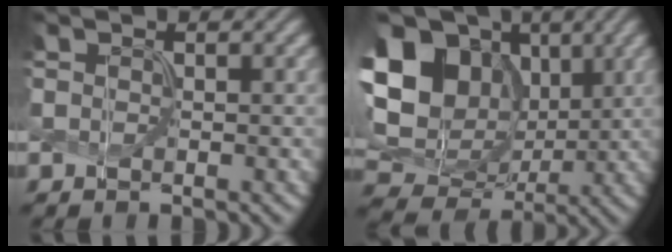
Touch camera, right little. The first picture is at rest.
{"total": 18.0, "force": [5.3, 13.9, 10.2], "torque": [-0.235, 0.043, 0.098]}